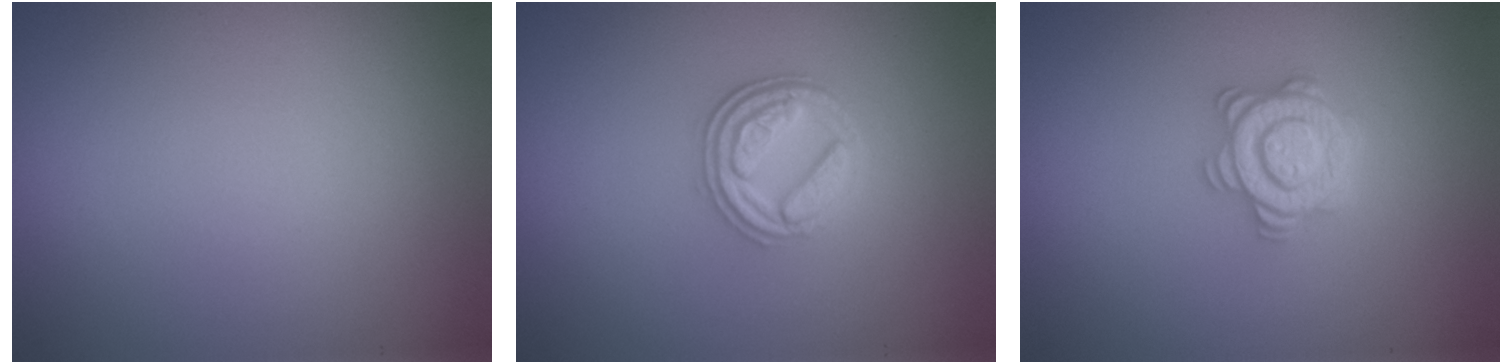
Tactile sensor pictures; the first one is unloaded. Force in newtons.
{"total": 3.4, "press": 3.0, "slide": 1.7}
{"total": 3.3, "press": 3.3, "slide": 0.6}